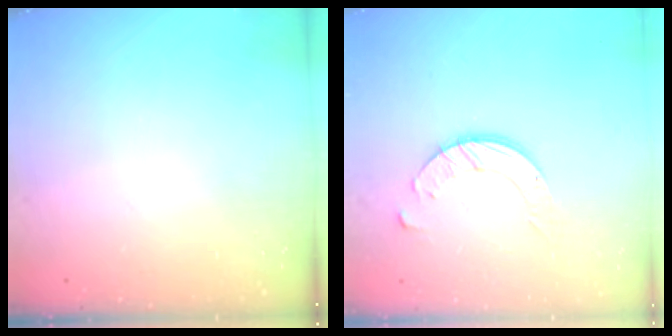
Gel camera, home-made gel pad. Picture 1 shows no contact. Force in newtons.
{"total": 9.7, "press": 9.6, "slide": 0.8}